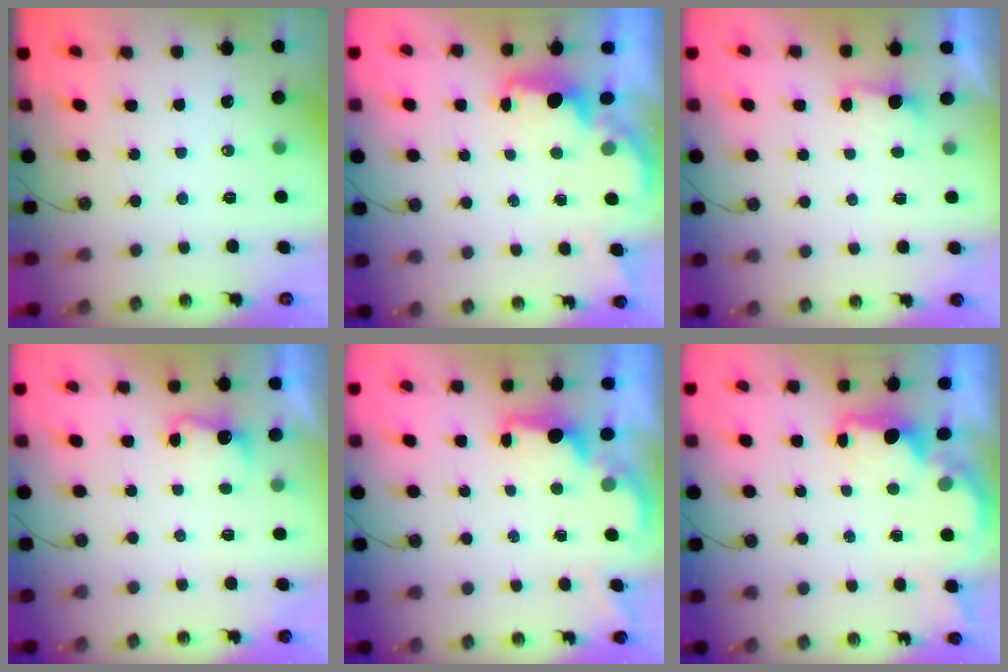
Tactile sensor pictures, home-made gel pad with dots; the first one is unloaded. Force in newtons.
{"total": 2.0, "press": 1.8, "slide": 0.8}
{"total": 2.3, "press": 2.1, "slide": 1.0}
{"total": 3.9, "press": 3.8, "slide": 1.0}
{"total": 1.7, "press": 1.5, "slide": 0.8}
{"total": 1.6, "press": 1.5, "slide": 0.5}